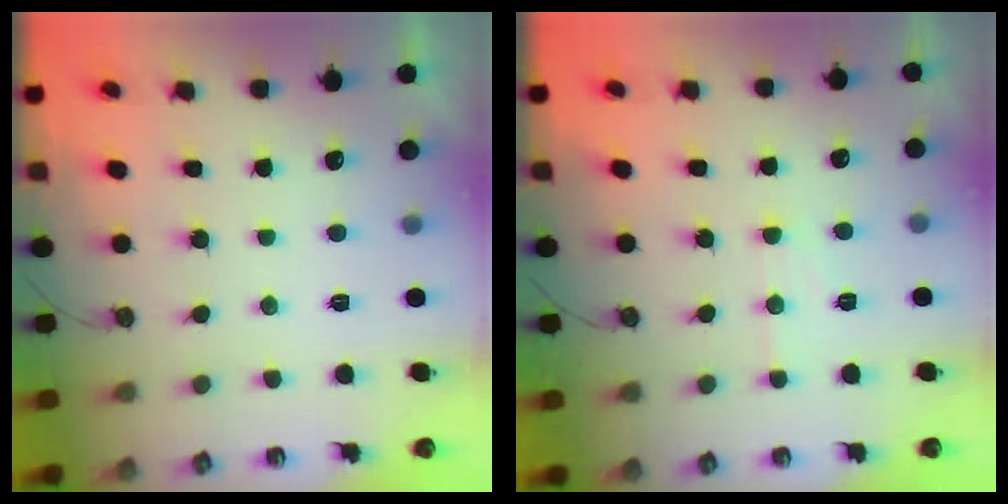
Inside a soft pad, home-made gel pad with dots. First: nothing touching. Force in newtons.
{"total": 6.5, "press": 6.5, "slide": 0.6}